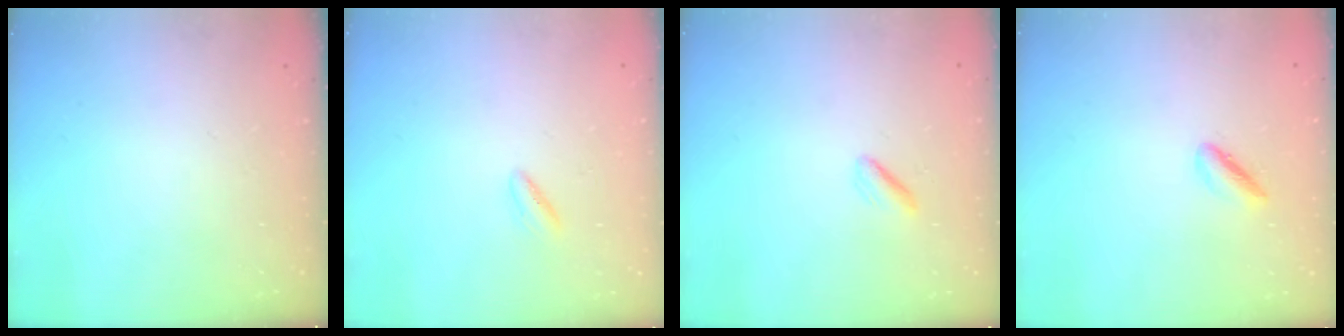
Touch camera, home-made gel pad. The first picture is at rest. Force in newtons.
{"total": 1.4, "press": 1.2, "slide": 0.7}
{"total": 2.0, "press": 2.0, "slide": 0.6}
{"total": 1.9, "press": 1.8, "slide": 0.4}